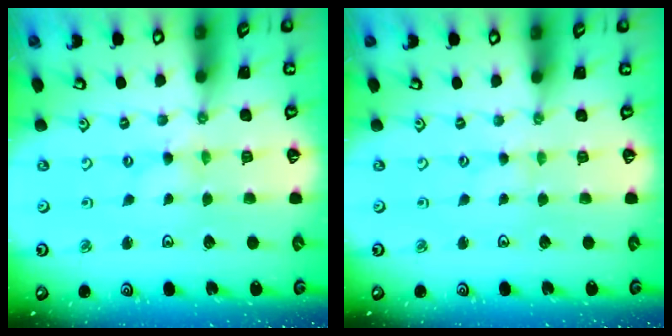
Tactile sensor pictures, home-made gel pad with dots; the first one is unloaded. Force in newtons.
{"total": 0.0}